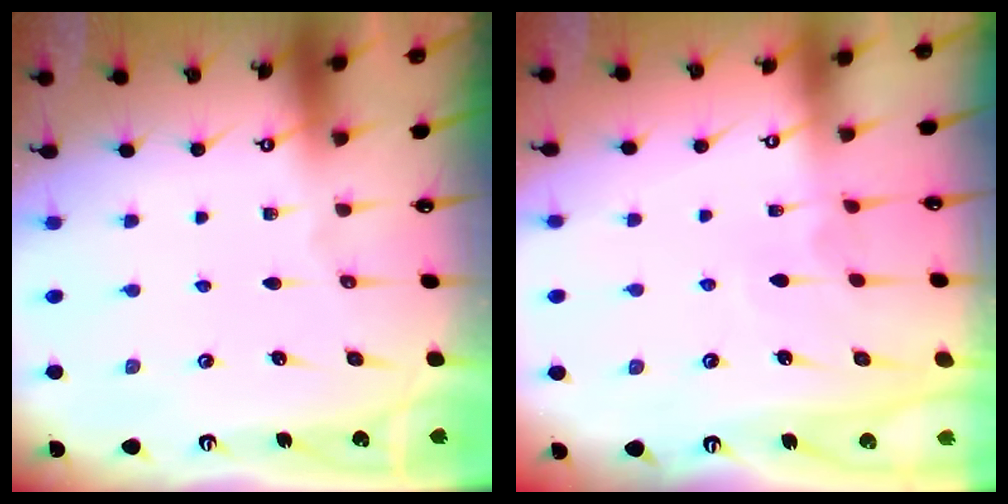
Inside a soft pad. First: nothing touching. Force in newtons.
{"total": 4.4, "press": 4.4, "slide": 0.2}